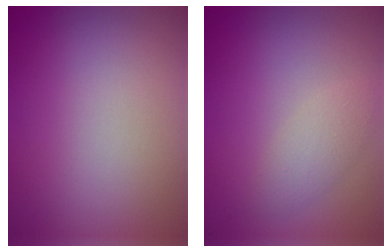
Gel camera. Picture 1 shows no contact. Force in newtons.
{"total": 1.9, "press": 1.9, "slide": 0.0}